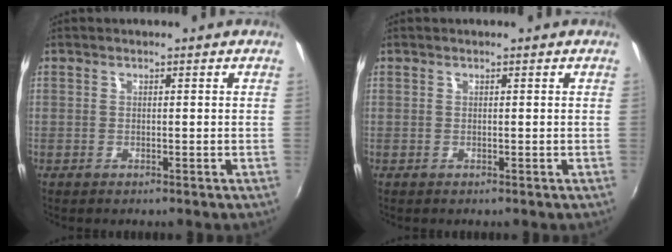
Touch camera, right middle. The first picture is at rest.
{"total": 0.0}